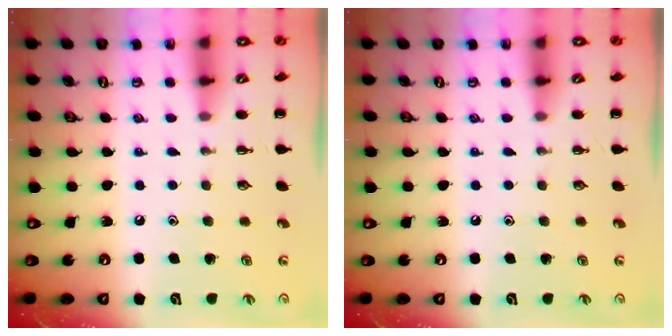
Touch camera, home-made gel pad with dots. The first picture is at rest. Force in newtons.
{"total": 0.0}